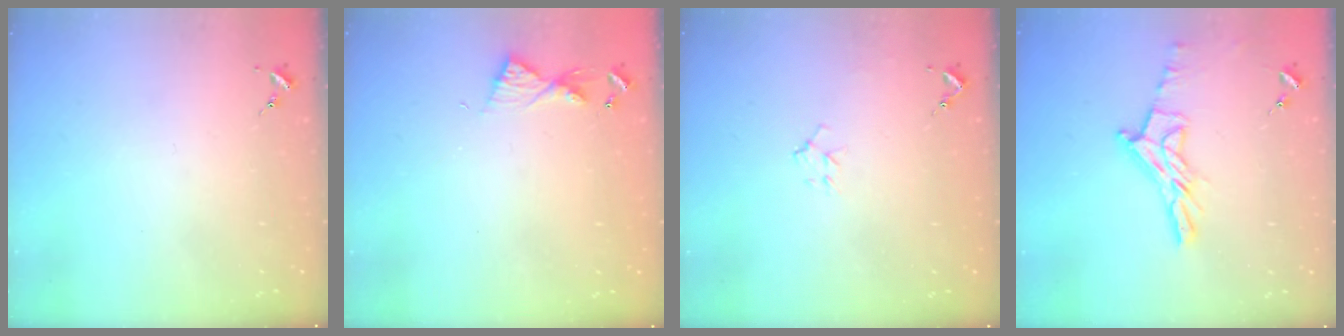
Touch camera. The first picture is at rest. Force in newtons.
{"total": 6.7, "press": 6.6, "slide": 0.6}
{"total": 5.5, "press": 5.5, "slide": 0.7}
{"total": 12.0, "press": 12.0, "slide": 1.0}